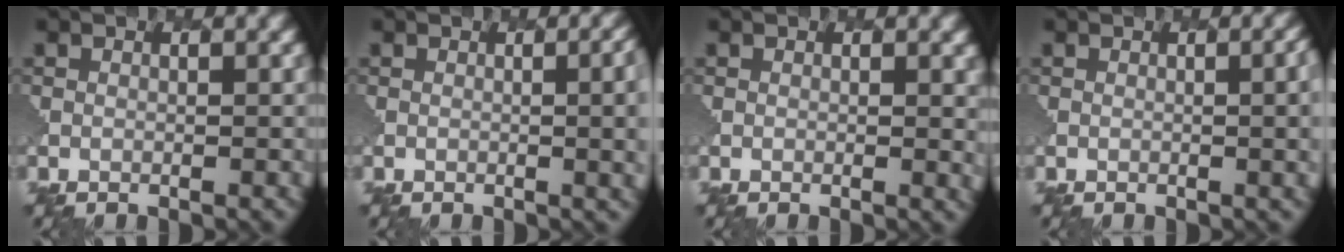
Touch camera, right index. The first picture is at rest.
{"total": 6.3, "force": [0.3, 2.9, 5.6], "torque": [-0.031, 0.007, -0.002]}
{"total": 1.7, "force": [0.4, 0.6, 1.6], "torque": [-0.012, 0.001, 0.002]}
{"total": 5.1, "force": [0.3, 2.2, 4.6], "torque": [-0.026, 0.006, -0.001]}